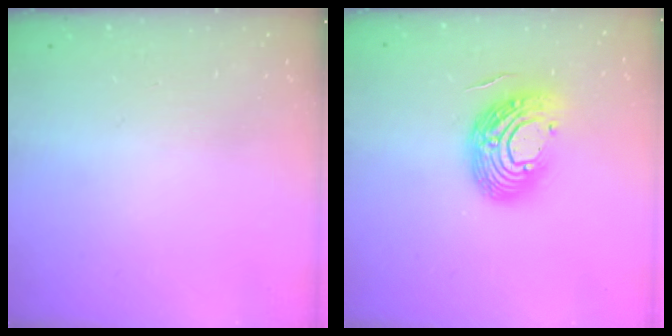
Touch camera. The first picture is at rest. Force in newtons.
{"total": 14.4, "press": 14.3, "slide": 1.4}